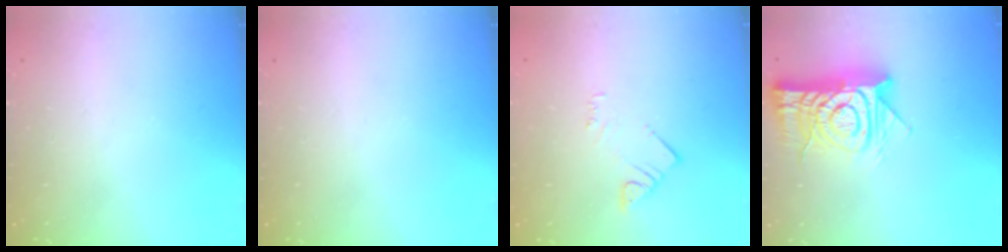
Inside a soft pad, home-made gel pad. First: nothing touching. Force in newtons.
{"total": 0.0}
{"total": 3.3, "press": 3.2, "slide": 0.6}
{"total": 16.8, "press": 16.8, "slide": 1.7}